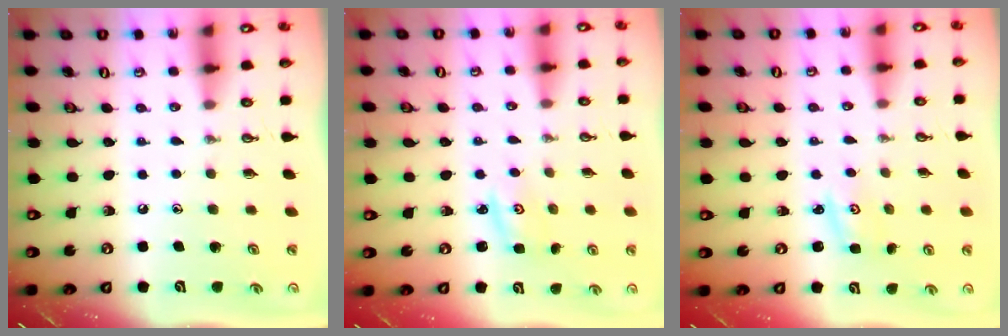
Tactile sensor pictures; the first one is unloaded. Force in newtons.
{"total": 1.8, "press": 1.8, "slide": 0.1}
{"total": 1.7, "press": 1.7, "slide": 0.2}